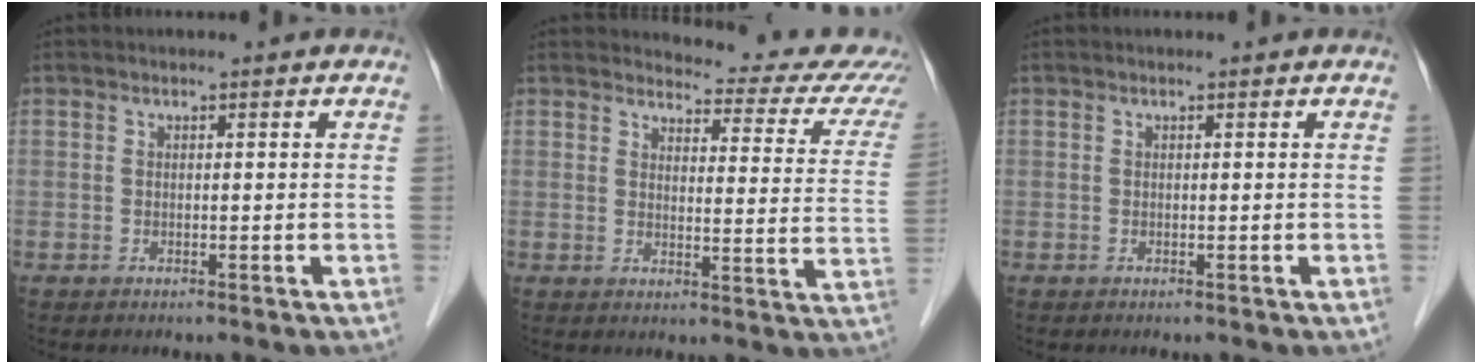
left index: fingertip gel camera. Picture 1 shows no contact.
{"total": 15.2, "force": [14.7, 2.4, 2.7], "torque": [-0.004, -0.075, 0.137]}
{"total": 0.0}